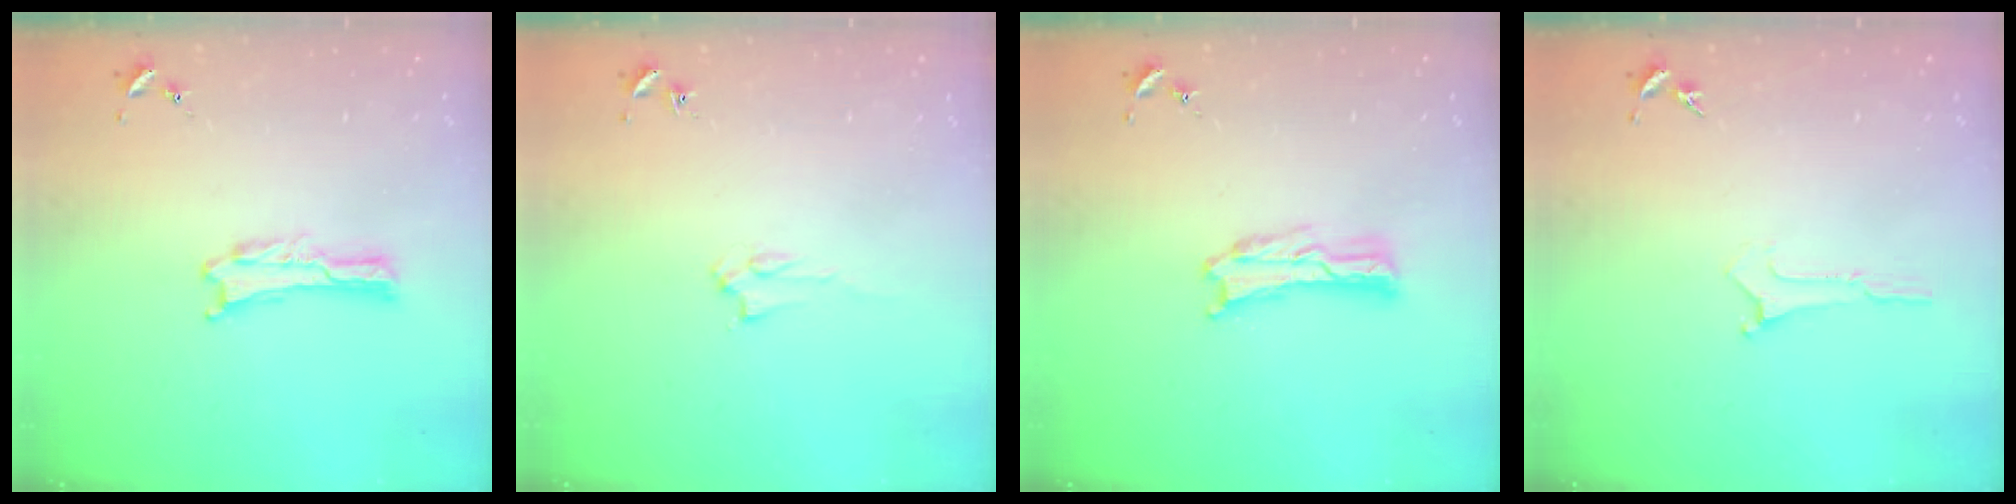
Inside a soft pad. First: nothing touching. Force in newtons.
{"total": 1.6, "press": 1.6, "slide": 0.2}
{"total": 0.8, "press": 0.8, "slide": 0.2}
{"total": 0.0}